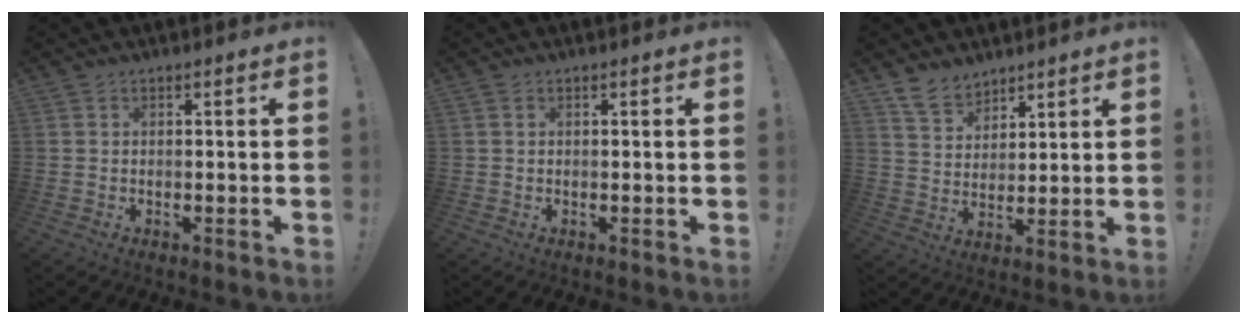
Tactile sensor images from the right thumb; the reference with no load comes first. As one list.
[{"total": 0.6, "force": [0.3, 0.4, 0.3], "torque": [-0.010, 0.003, 0.006]}, {"total": 8.9, "force": [7.5, 4.3, 2.4], "torque": [-0.054, -0.048, 0.147]}]